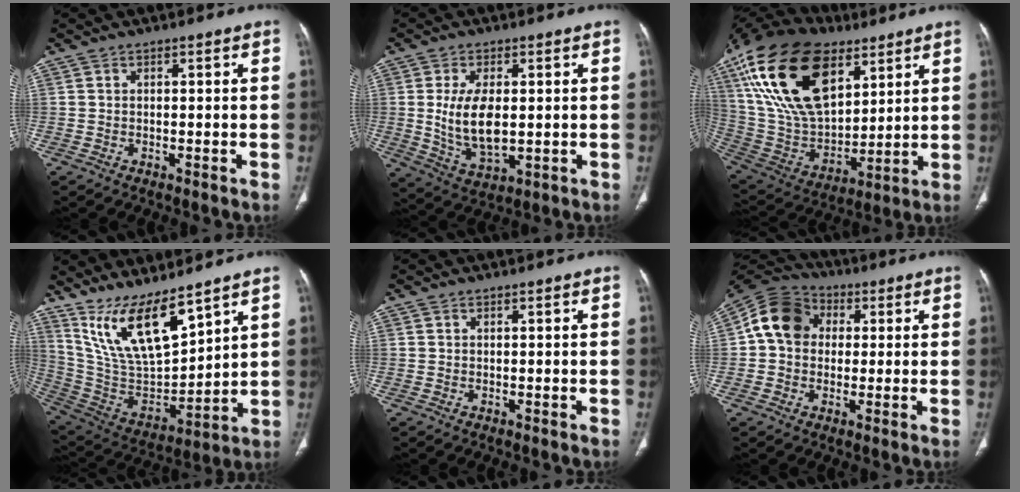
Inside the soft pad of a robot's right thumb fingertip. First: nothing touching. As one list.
[{"total": 10.6, "force": [0.5, 5.4, 9.1], "torque": [-0.169, -0.016, 0.024]}, {"total": 29.2, "force": [12.8, 16.2, 20.7], "torque": [-0.389, -0.017, 0.238]}, {"total": 16.5, "force": [11.9, 4.5, 10.5], "torque": [-0.169, -0.068, 0.249]}, {"total": 0.0}, {"total": 11.2, "force": [1.5, 9.3, 6.1], "torque": [-0.096, 0.025, 0.011]}]